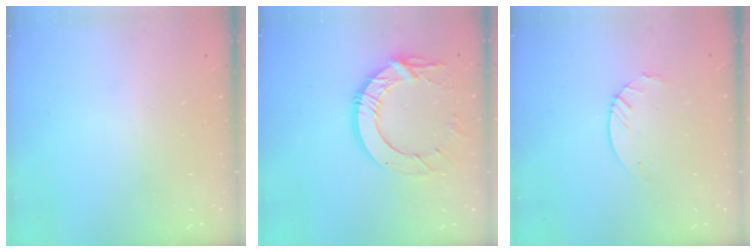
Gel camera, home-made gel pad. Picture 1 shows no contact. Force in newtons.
{"total": 14.5, "press": 14.5, "slide": 1.3}
{"total": 4.9, "press": 4.9, "slide": 0.4}